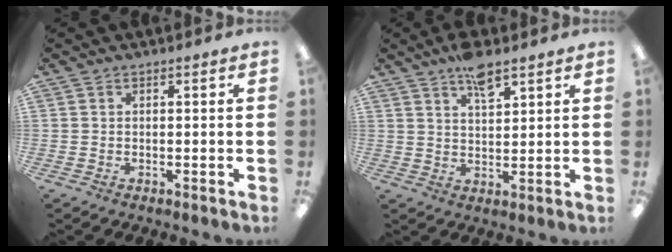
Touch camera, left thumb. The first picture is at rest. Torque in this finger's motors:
{"motor_torque": [2.89, 1.10, 0.69, -0.52, 0.02]}